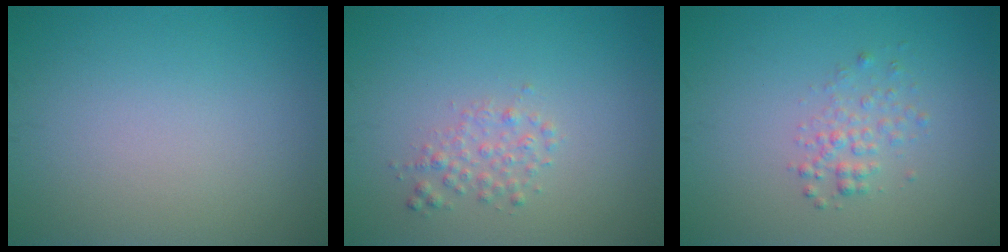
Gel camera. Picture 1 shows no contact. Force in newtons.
{"total": 1.6, "press": 1.6, "slide": 0.1}
{"total": 1.7, "press": 1.7, "slide": 0.1}